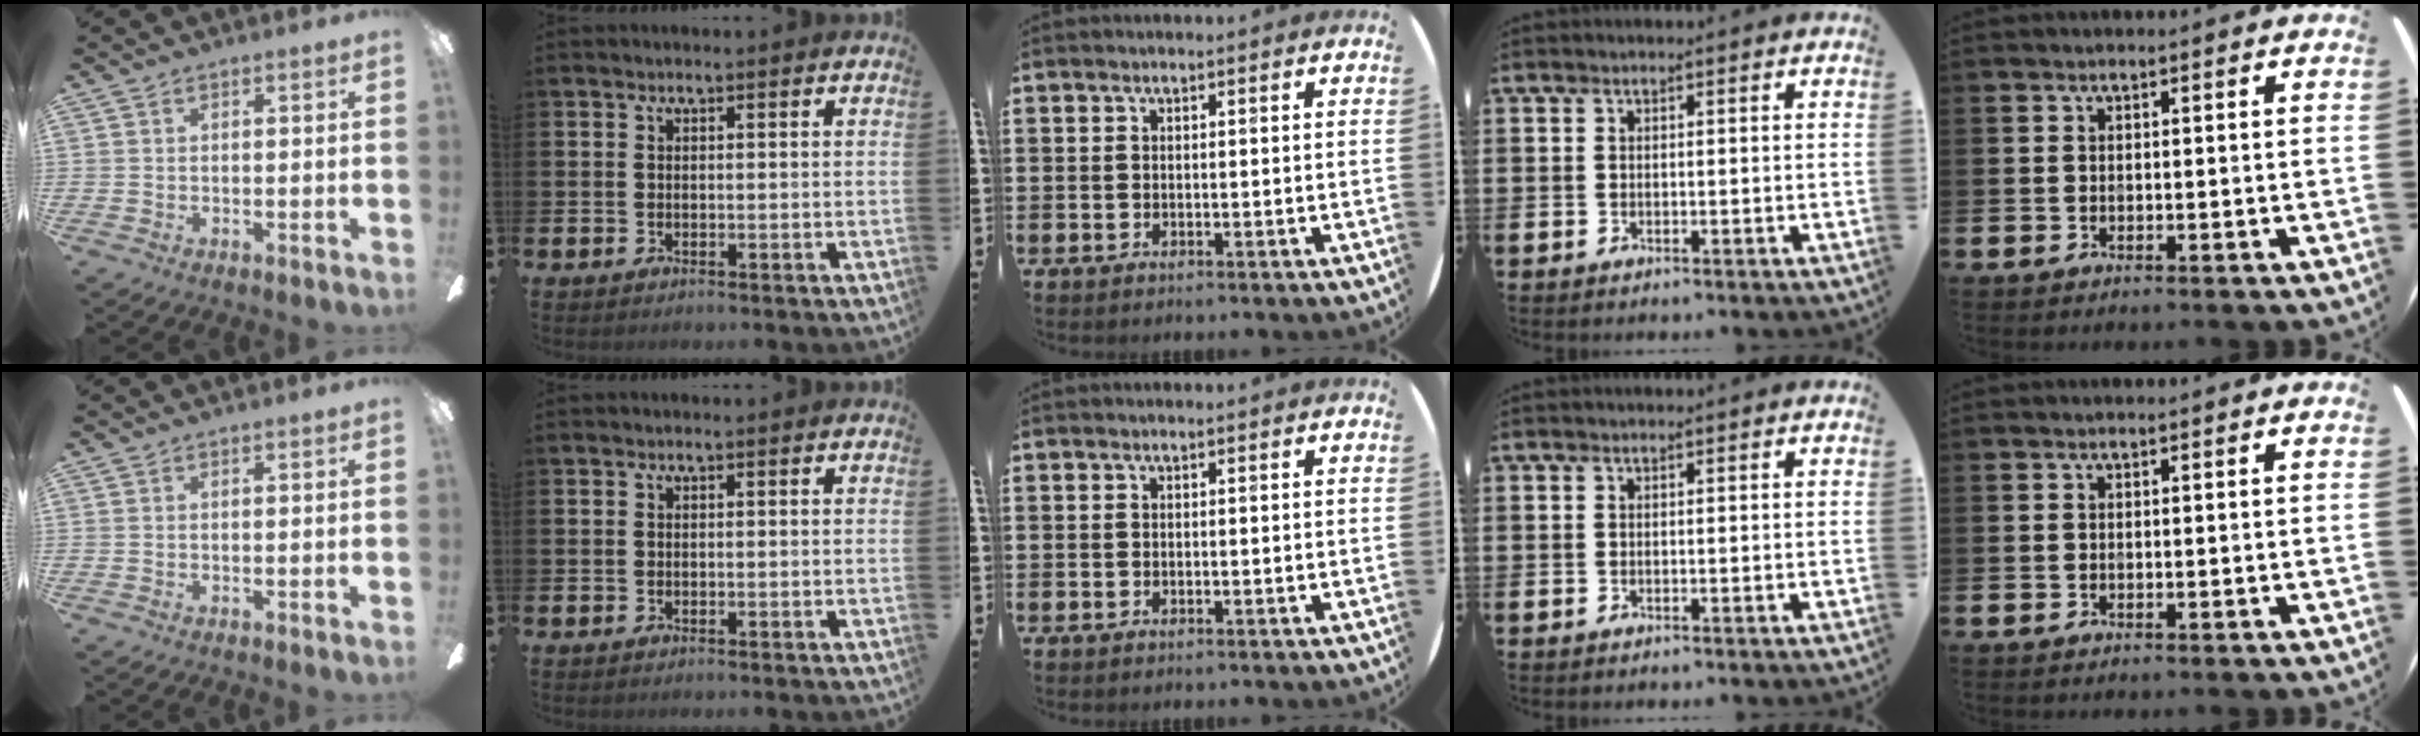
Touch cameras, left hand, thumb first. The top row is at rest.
{}